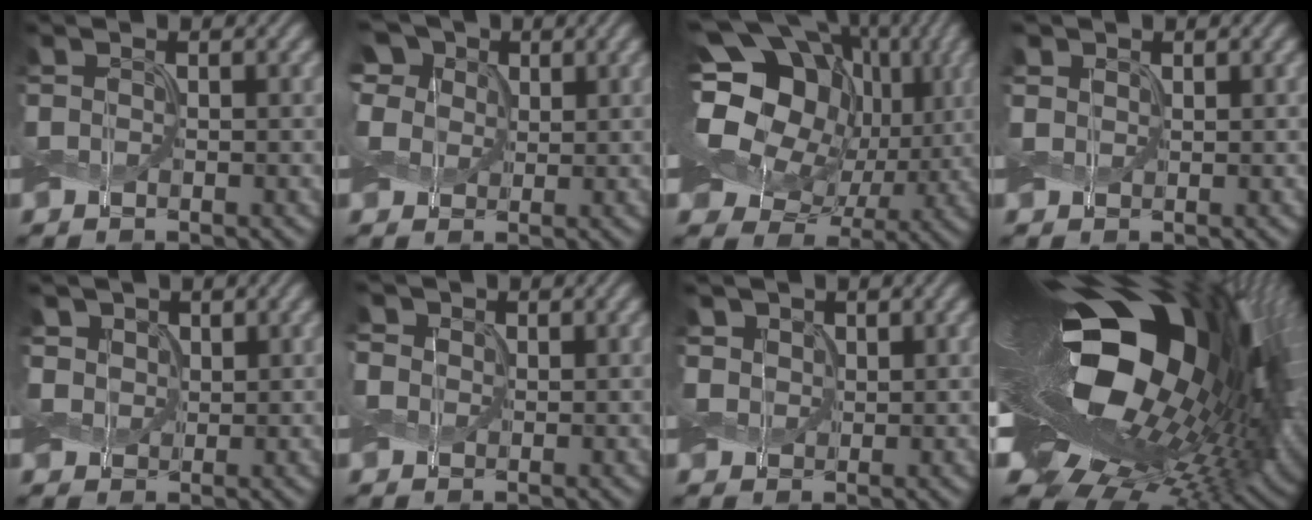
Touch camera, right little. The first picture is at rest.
{"total": 9.2, "force": [5.1, 6.4, 4.2], "torque": [-0.102, 0.025, 0.071]}
{"total": 17.8, "force": [4.4, 13.9, 10.3], "torque": [-0.225, 0.039, 0.072]}
{"total": 1.0, "force": [0.7, 0.8, 0.2], "torque": [-0.007, 0.002, 0.013]}
{"total": 2.5, "force": [1.3, 2.1, 0.7], "torque": [-0.030, -0.010, 0.030]}
{"total": 2.5, "force": [1.2, 1.9, 1.0], "torque": [-0.035, 0.006, 0.015]}
{"total": 1.9, "force": [0.9, 1.6, 0.5], "torque": [-0.017, -0.010, 0.021]}
{"total": 22.2, "force": [2.5, 11.7, 18.7], "torque": [-0.330, -0.030, 0.021]}